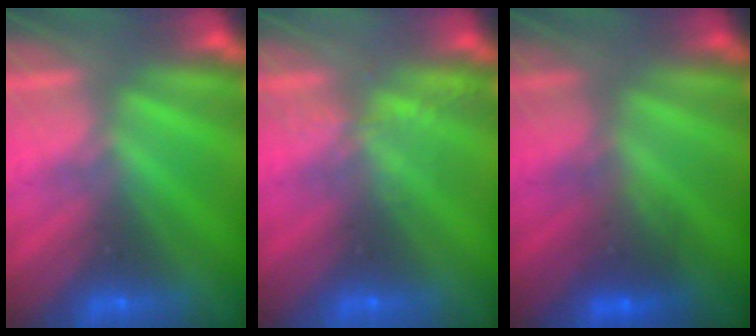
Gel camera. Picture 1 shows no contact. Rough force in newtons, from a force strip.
{"total": 2.2}
{"total": 2.2}